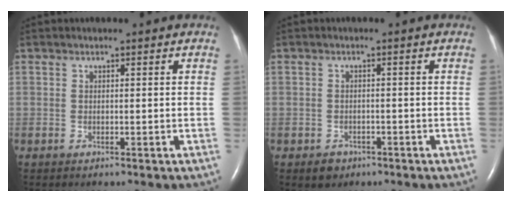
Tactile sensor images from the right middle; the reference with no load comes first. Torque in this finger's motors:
{"motor_torque": [0.27, -0.24, -0.01, 0.00]}